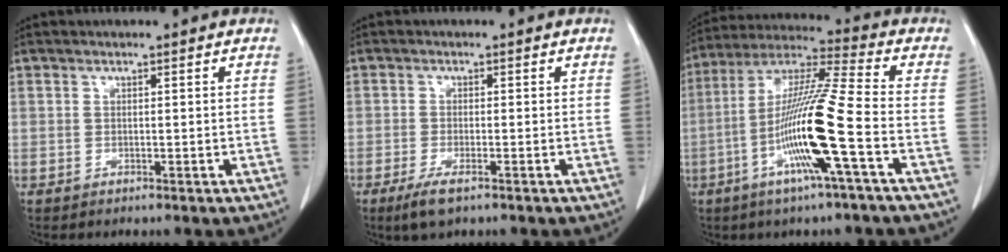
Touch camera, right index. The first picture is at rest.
{"total": 3.7, "force": [-2.3, 0.9, 2.8], "torque": [-0.061, -0.008, -0.040]}
{"total": 15.8, "force": [-4.9, -1.0, 15.0], "torque": [-0.295, -0.006, -0.098]}